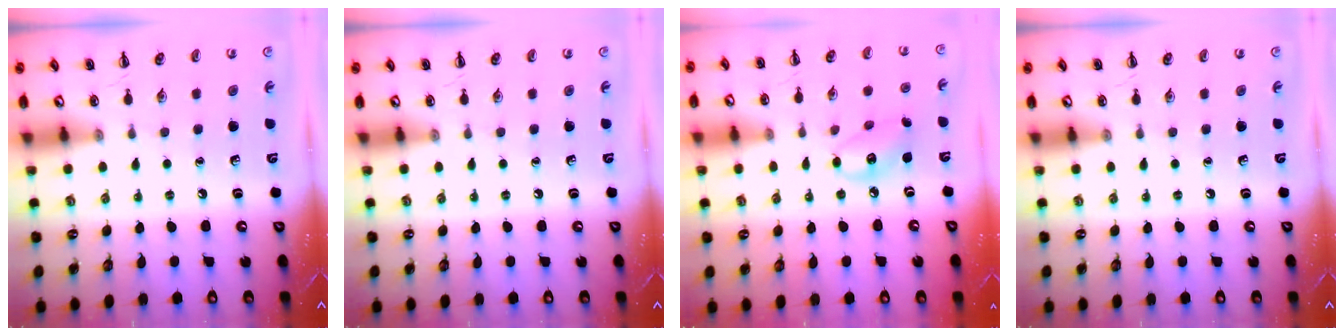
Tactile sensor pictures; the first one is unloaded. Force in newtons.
{"total": 0.0}
{"total": 6.9, "press": 6.9, "slide": 0.6}
{"total": 0.0}